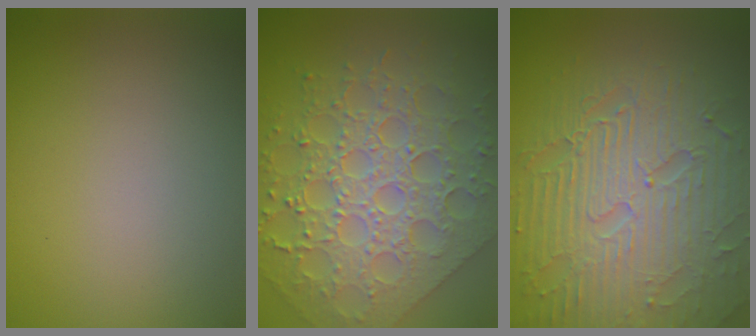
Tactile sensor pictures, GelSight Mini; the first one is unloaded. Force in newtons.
{"total": 7.2, "press": 6.0, "slide": 3.9}
{"total": 9.0, "press": 6.4, "slide": 6.4}